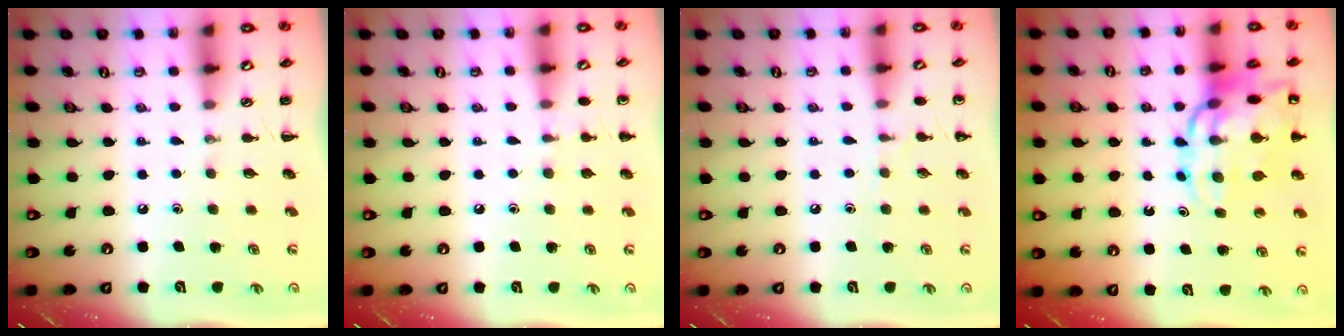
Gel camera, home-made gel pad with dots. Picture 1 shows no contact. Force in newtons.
{"total": 5.0, "press": 4.7, "slide": 1.5}
{"total": 4.8, "press": 4.5, "slide": 1.5}
{"total": 16.8, "press": 16.5, "slide": 3.4}